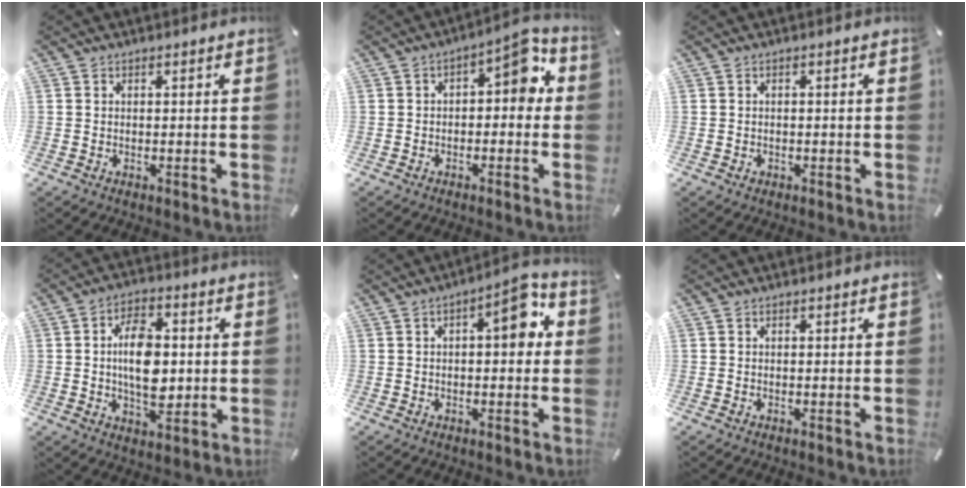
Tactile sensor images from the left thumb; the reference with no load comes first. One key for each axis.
{"total": 6.6, "fx": 1.3, "fy": 3.3, "fz": 5.6, "tx": -0.071, "ty": -0.012, "tz": 0.011}
{"total": 0.8, "fx": -0.2, "fy": 0.7, "fz": 0.4, "tx": -0.008, "ty": 0.003, "tz": -0.006}
{"total": 11.5, "fx": 0.2, "fy": 6.9, "fz": 9.1, "tx": -0.162, "ty": 0.005, "tz": 0.002}
{"total": 8.8, "fx": 1.9, "fy": 3.5, "fz": 7.9, "tx": -0.094, "ty": -0.009, "tz": 0.019}
{"total": 0.0}